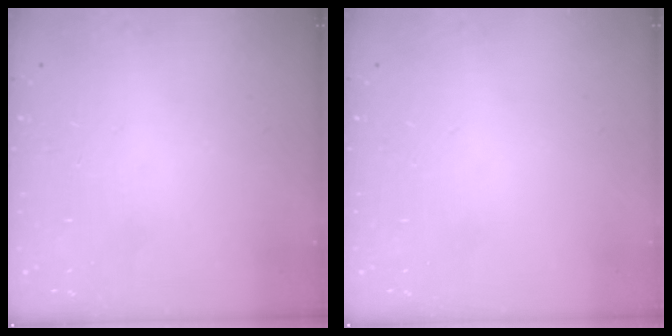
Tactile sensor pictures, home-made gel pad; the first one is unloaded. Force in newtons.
{"total": 0.0}